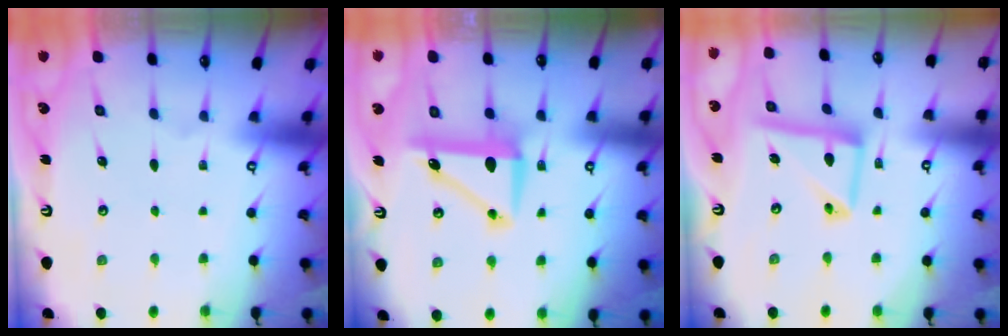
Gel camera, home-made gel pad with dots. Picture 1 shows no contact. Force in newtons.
{"total": 8.1, "press": 8.0, "slide": 1.6}
{"total": 13.6, "press": 13.5, "slide": 1.5}